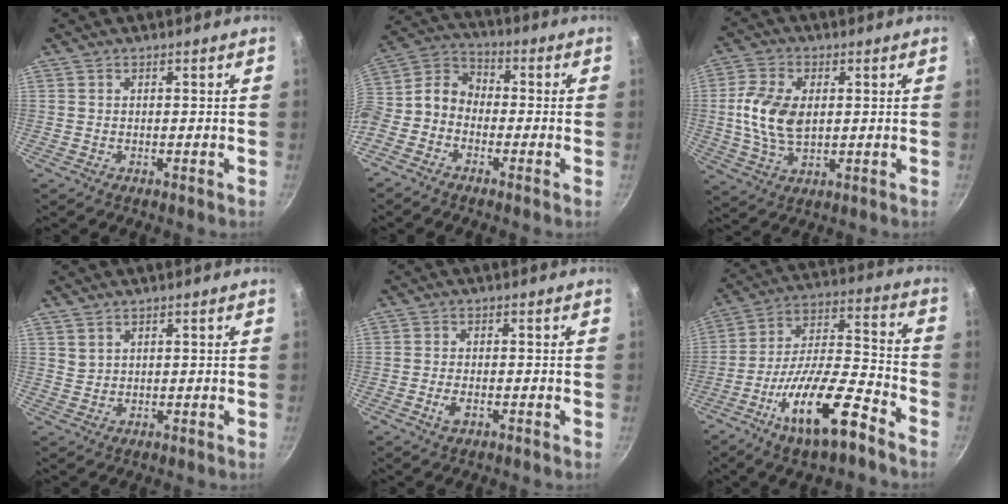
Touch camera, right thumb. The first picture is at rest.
{"total": 10.1, "force": [-2.5, 7.9, 5.7], "torque": [-0.112, 0.055, -0.073]}
{"total": 10.6, "force": [1.1, 6.5, 8.3], "torque": [-0.158, -0.002, 0.019]}
{"total": 1.7, "force": [1.4, 1.0, 0.5], "torque": [-0.003, -0.004, 0.030]}
{"total": 2.5, "force": [-1.0, 1.2, 2.0], "torque": [-0.041, 0.003, -0.020]}
{"total": 18.4, "force": [-10.4, 5.7, 14.1], "torque": [-0.228, 0.063, -0.189]}